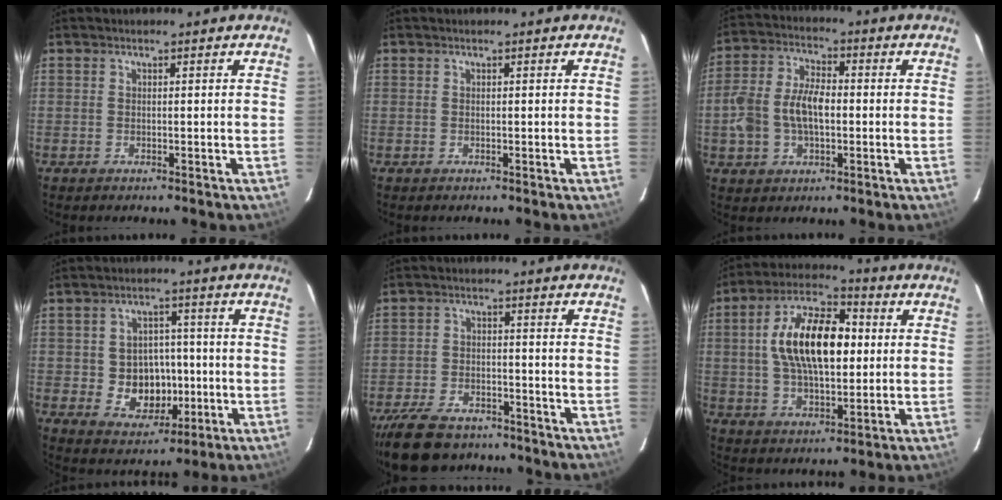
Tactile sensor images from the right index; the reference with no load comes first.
{"total": 0.0}
{"total": 11.1, "force": [-1.4, 6.8, 8.7], "torque": [-0.180, 0.015, -0.024]}
{"total": 9.4, "force": [-1.8, 7.9, 4.8], "torque": [-0.104, 0.009, -0.012]}
{"total": 14.6, "force": [-11.6, 6.5, 6.1], "torque": [-0.150, -0.002, -0.181]}
{"total": 16.8, "force": [2.0, 8.3, 14.4], "torque": [-0.262, 0.026, 0.033]}